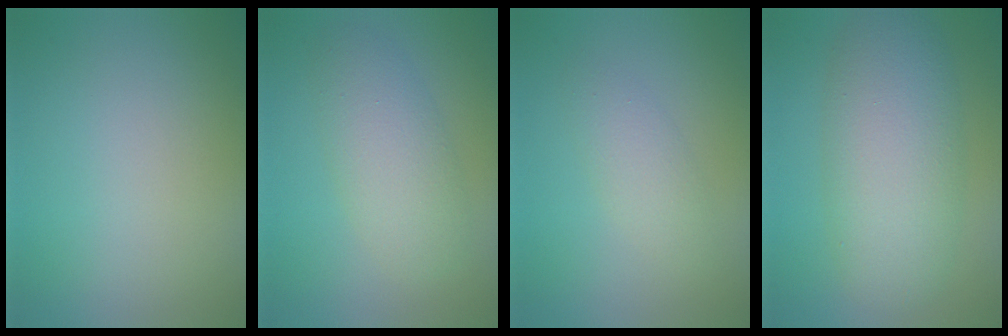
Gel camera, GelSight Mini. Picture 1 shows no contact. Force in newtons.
{"total": 4.3, "press": 4.3, "slide": 0.2}
{"total": 2.7, "press": 2.7, "slide": 0.2}
{"total": 7.5, "press": 7.4, "slide": 0.4}